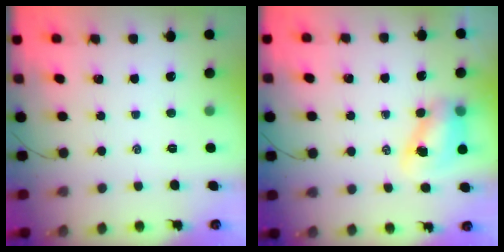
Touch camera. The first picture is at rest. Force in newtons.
{"total": 7.6, "press": 7.5, "slide": 1.0}